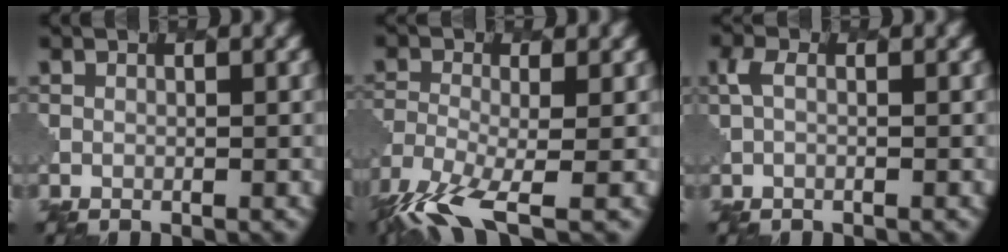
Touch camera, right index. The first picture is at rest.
{"total": 6.8, "force": [-4.4, 1.7, 4.9], "torque": [-0.102, -0.013, -0.096]}
{"total": 1.3, "force": [0.0, 0.5, 1.2], "torque": [-0.034, 0.003, -0.005]}